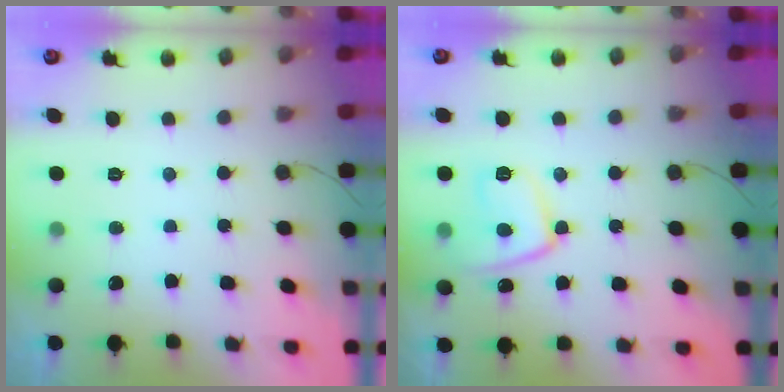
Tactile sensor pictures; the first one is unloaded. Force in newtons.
{"total": 12.0, "press": 11.9, "slide": 1.1}